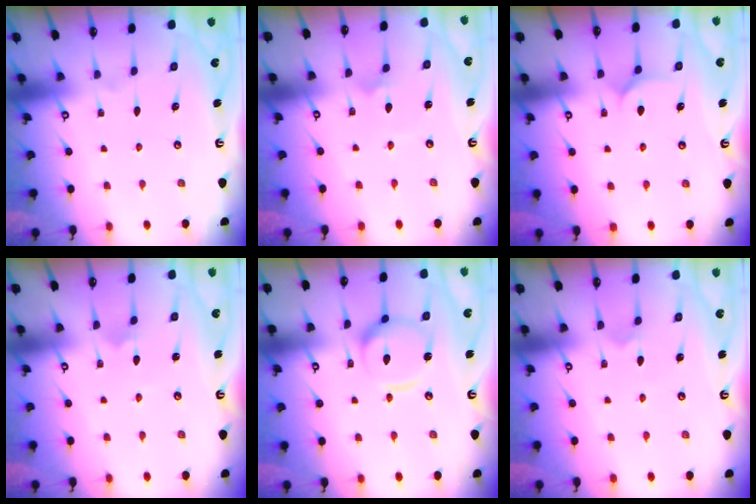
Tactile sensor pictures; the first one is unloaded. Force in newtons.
{"total": 2.7, "press": 2.7, "slide": 0.5}
{"total": 4.9, "press": 4.8, "slide": 0.6}
{"total": 2.5, "press": 2.5, "slide": 0.1}
{"total": 13.7, "press": 13.6, "slide": 1.2}
{"total": 2.5, "press": 2.5, "slide": 0.5}